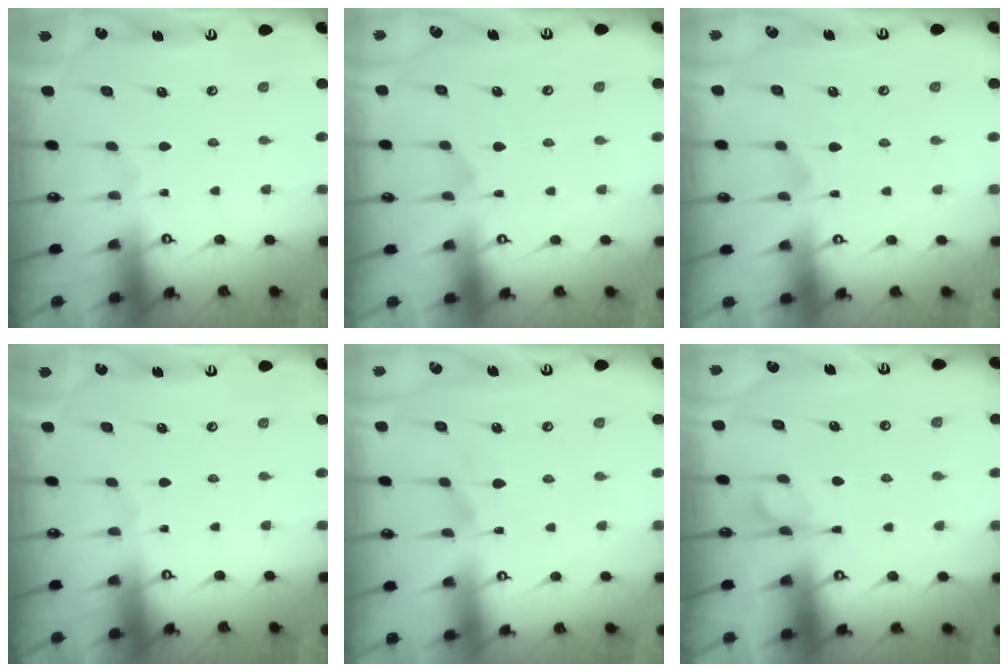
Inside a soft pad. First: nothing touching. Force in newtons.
{"total": 5.8, "press": 5.6, "slide": 1.4}
{"total": 2.5, "press": 2.2, "slide": 1.2}
{"total": 0.0}
{"total": 1.4, "press": 0.7, "slide": 1.1}
{"total": 1.5, "press": 0.9, "slide": 1.2}